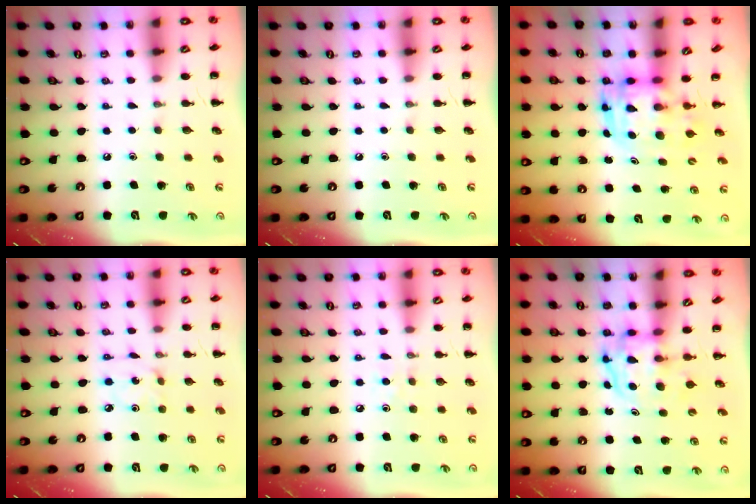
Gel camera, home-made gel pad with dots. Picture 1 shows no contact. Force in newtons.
{"total": 0.0}
{"total": 3.5, "press": 3.4, "slide": 0.7}
{"total": 1.8, "press": 1.7, "slide": 0.5}
{"total": 5.3, "press": 5.0, "slide": 1.7}
{"total": 3.8, "press": 3.7, "slide": 0.6}